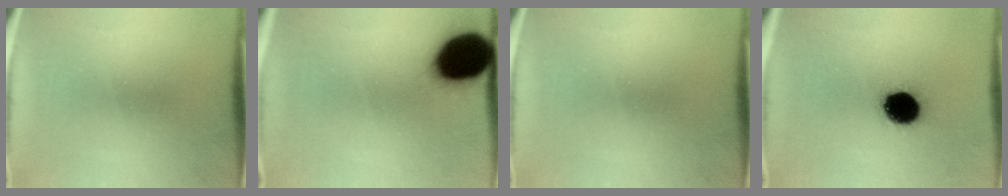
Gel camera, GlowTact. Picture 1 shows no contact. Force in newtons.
{"total": 20.4}
{"total": 0.0}
{"total": 12.5}